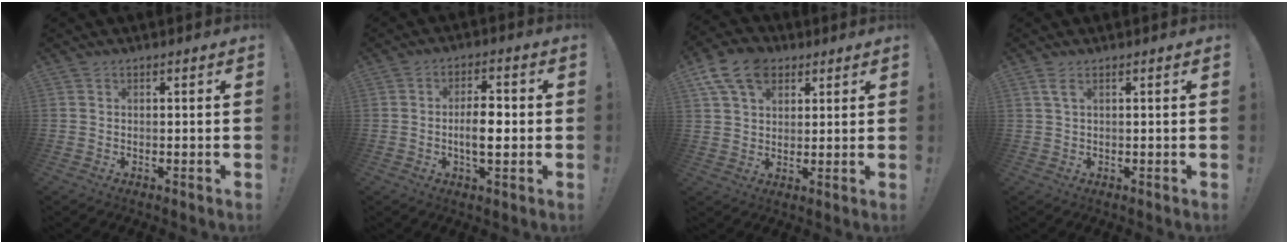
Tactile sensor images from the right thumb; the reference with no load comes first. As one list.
[{"total": 7.7, "force": [-1.2, 3.4, 6.8], "torque": [-0.103, 0.004, -0.028]}, {"total": 12.6, "force": [6.2, 8.7, 6.8], "torque": [-0.109, -0.018, 0.120]}, {"total": 2.3, "force": [1.0, 0.6, 2.0], "torque": [-0.035, -0.001, 0.016]}]